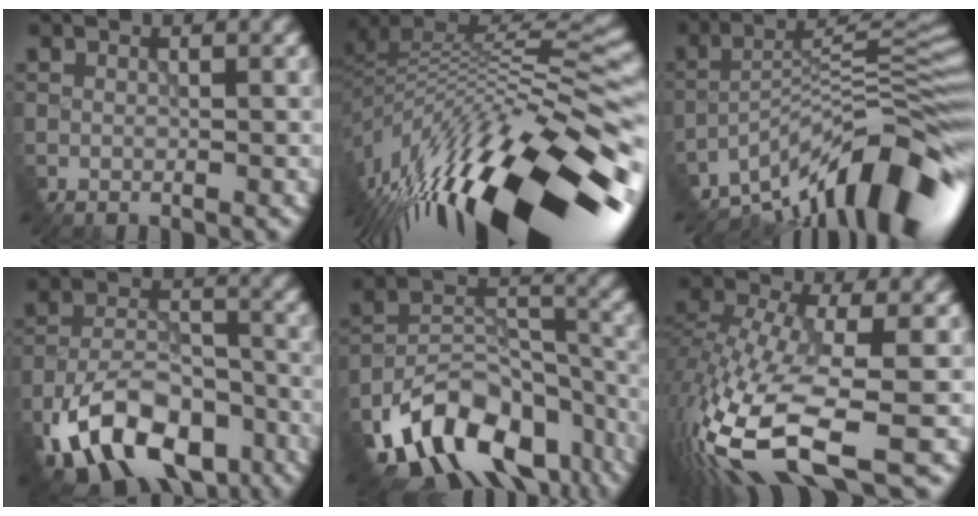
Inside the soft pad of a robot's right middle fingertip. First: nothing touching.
{"total": 15.8, "force": [-8.2, 5.8, 12.2], "torque": [-0.218, 0.014, -0.137]}
{"total": 12.5, "force": [-9.0, 2.7, 8.2], "torque": [-0.125, 0.026, -0.156]}
{"total": 10.6, "force": [-6.3, 5.6, 6.3], "torque": [-0.121, 0.006, -0.112]}
{"total": 12.2, "force": [-8.0, 6.9, 6.0], "torque": [-0.112, 0.001, -0.134]}
{"total": 12.8, "force": [-5.8, 4.6, 10.4], "torque": [-0.235, -0.015, -0.102]}